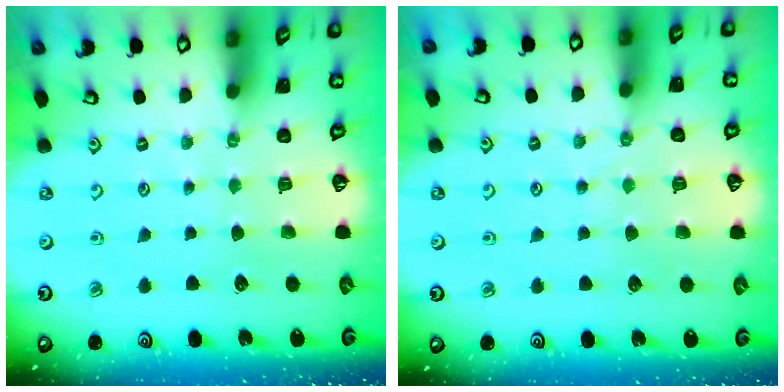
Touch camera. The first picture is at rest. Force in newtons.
{"total": 4.0, "press": 3.9, "slide": 0.6}